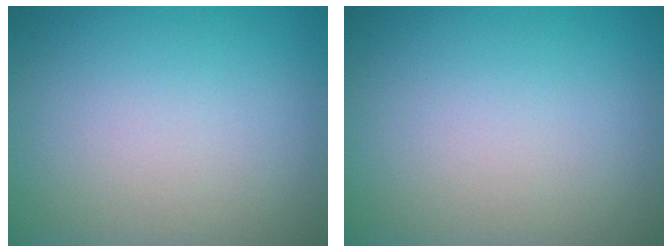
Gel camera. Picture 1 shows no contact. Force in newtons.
{"total": 0.0}